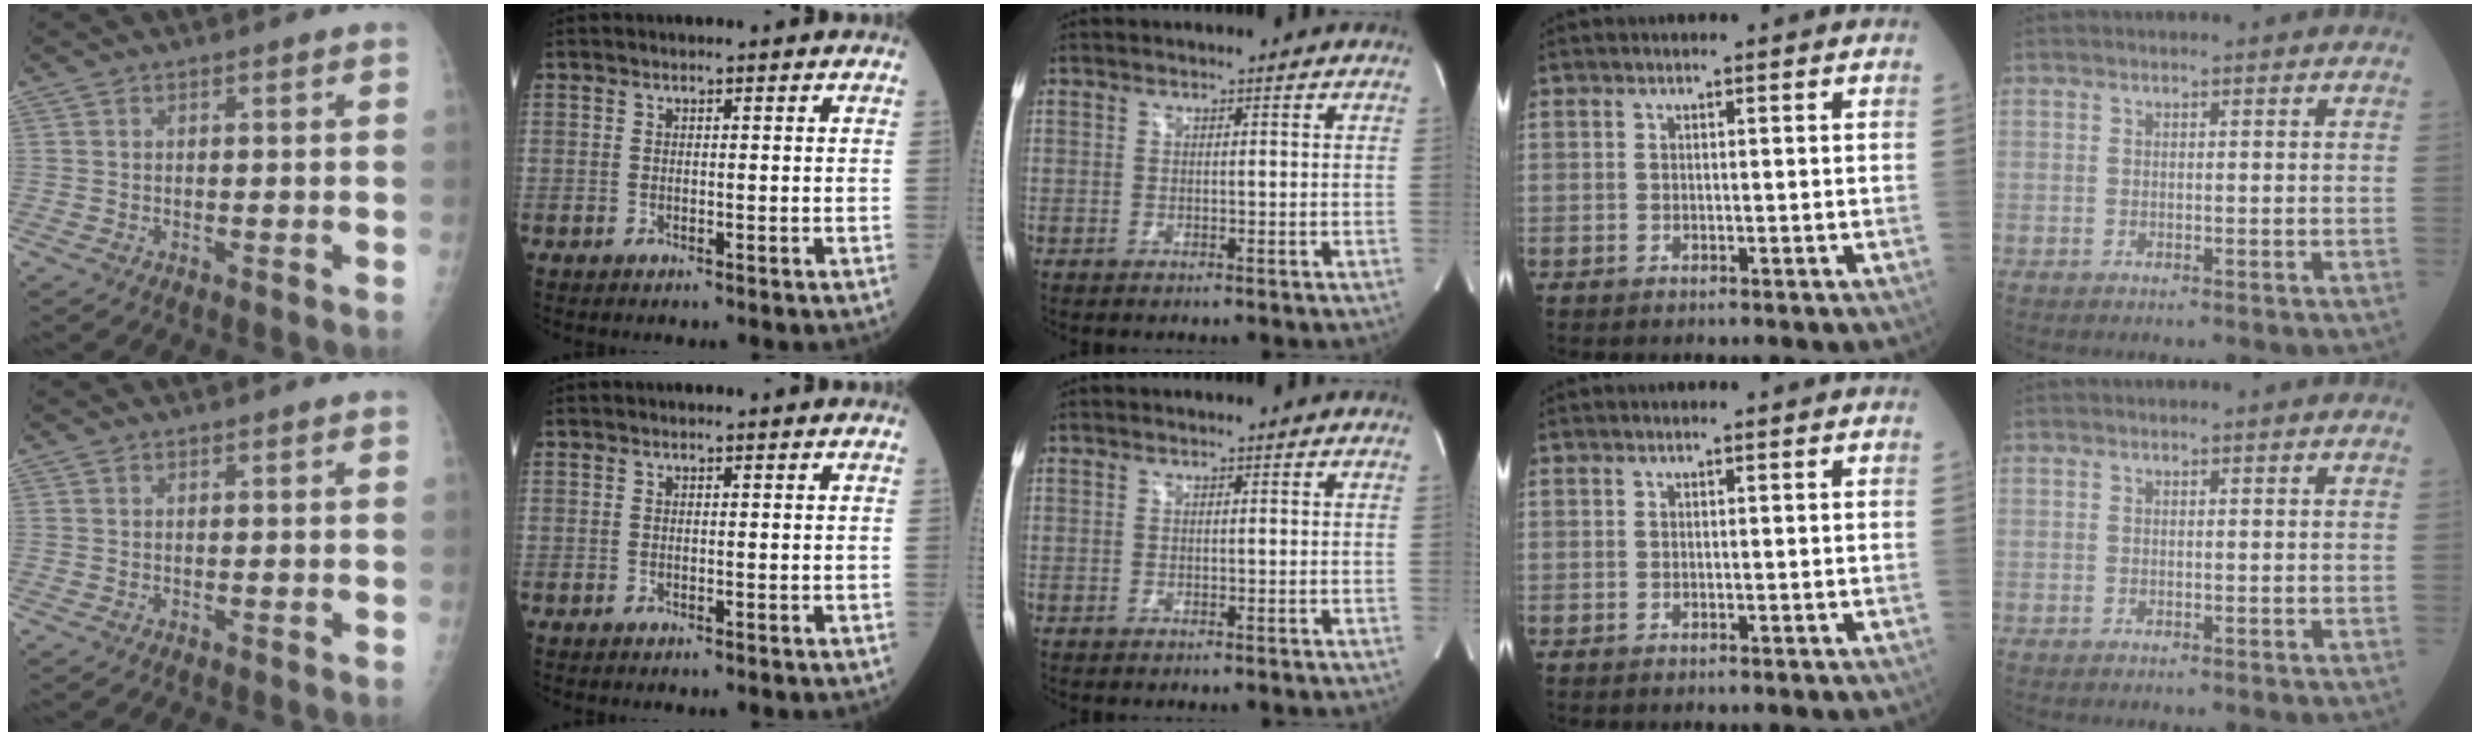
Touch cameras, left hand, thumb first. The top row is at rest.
{}